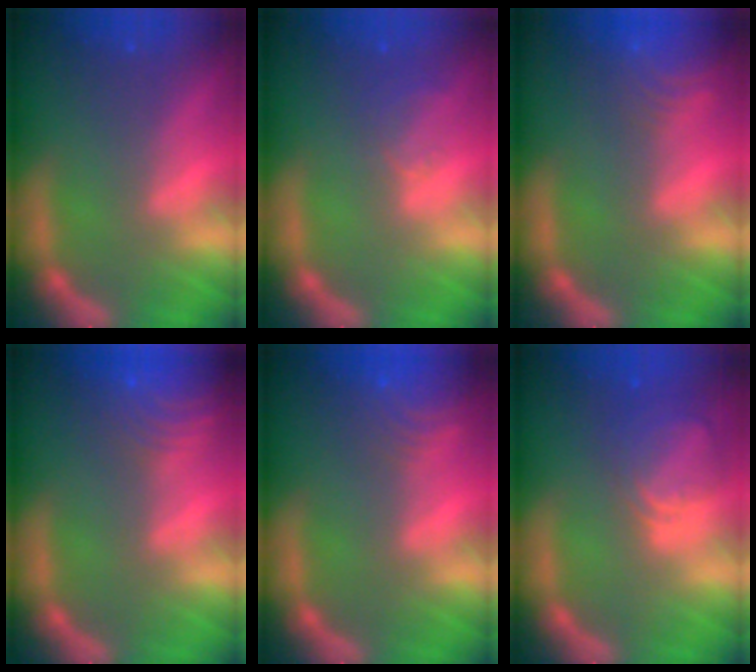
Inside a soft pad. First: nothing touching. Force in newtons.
{"total": 2.0}
{"total": 6.0}
{"total": 10.0}
{"total": 6.5}
{"total": 5.0}